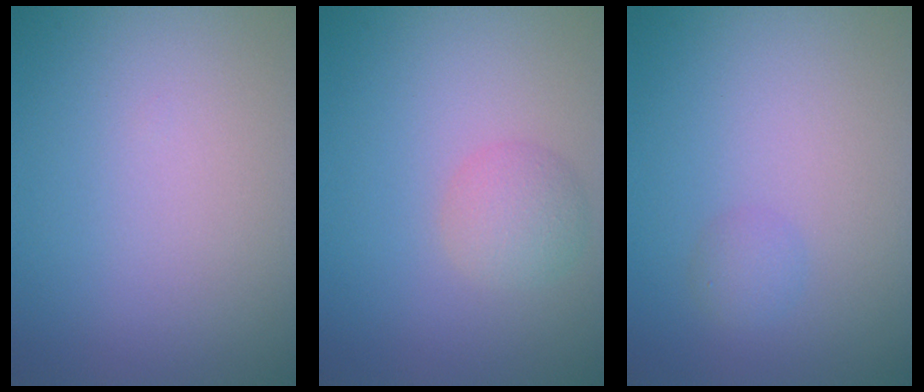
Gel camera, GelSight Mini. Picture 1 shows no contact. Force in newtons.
{"total": 2.2, "press": 2.2, "slide": 0.1}
{"total": 1.2, "press": 1.2, "slide": 0.0}